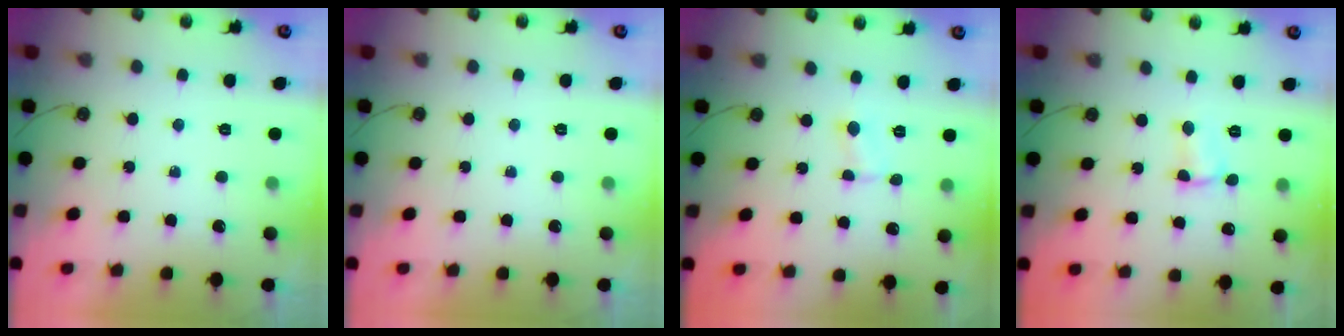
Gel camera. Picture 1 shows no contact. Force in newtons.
{"total": 0.0}
{"total": 1.4, "press": 1.3, "slide": 0.3}
{"total": 2.6, "press": 2.6, "slide": 0.4}